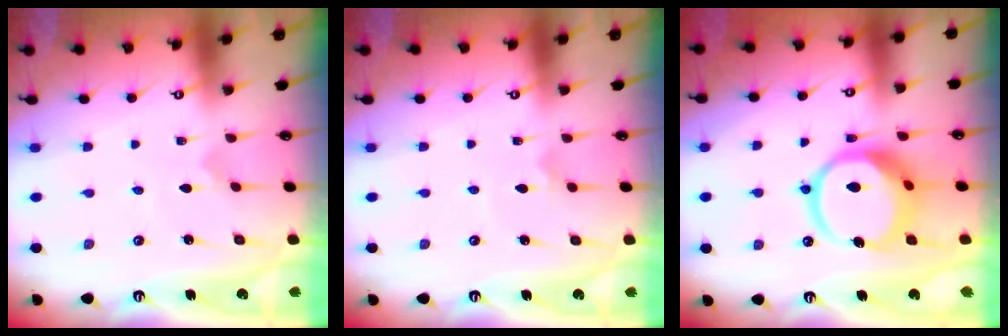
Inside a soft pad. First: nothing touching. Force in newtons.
{"total": 2.9, "press": 2.9, "slide": 0.1}
{"total": 14.3, "press": 14.2, "slide": 1.5}